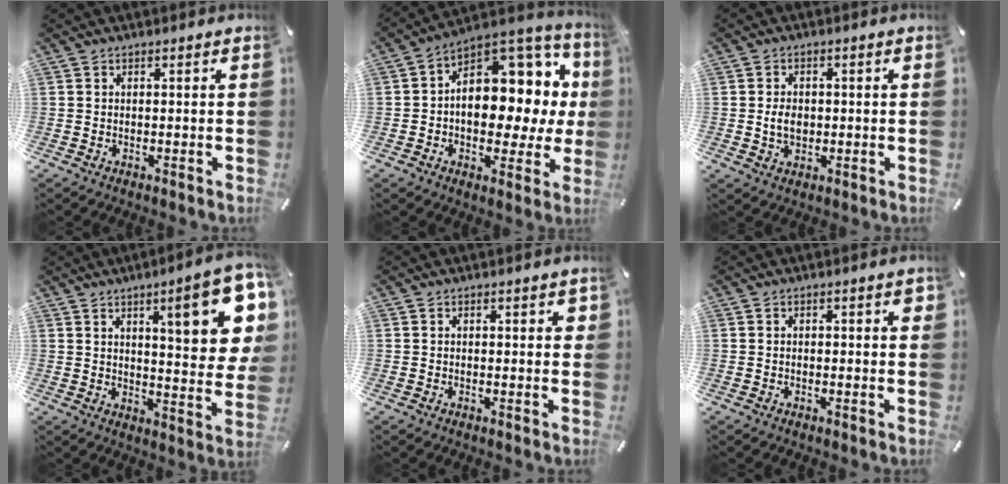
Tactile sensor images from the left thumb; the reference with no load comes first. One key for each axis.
{"total": 13.5, "fx": 1.8, "fy": 10.0, "fz": 8.9, "tx": -0.102, "ty": -0.040, "tz": 0.035}
{"total": 4.1, "fx": -0.2, "fy": 3.1, "fz": 2.8, "tx": -0.050, "ty": 0.001, "tz": -0.008}
{"total": 18.0, "fx": 8.0, "fy": 5.2, "fz": 15.3, "tx": -0.206, "ty": -0.042, "tz": 0.118}
{"total": 1.5, "fx": 0.2, "fy": 0.7, "fz": 1.3, "tx": -0.017, "ty": 0.002, "tz": 0.000}
{"total": 1.5, "fx": 0.0, "fy": 0.8, "fz": 1.3, "tx": -0.024, "ty": 0.004, "tz": -0.001}